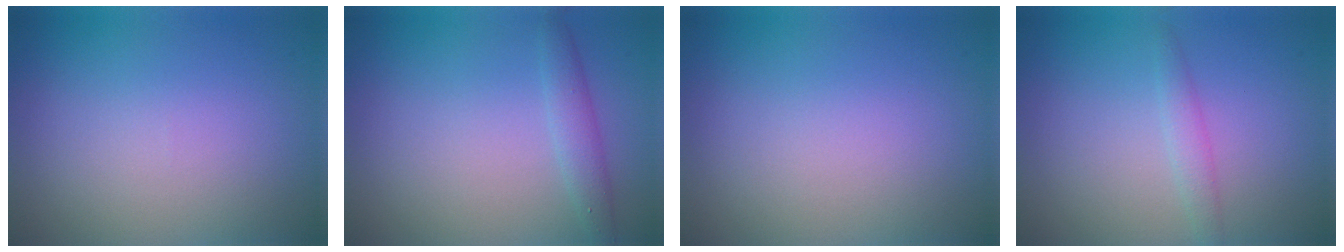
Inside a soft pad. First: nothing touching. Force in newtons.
{"total": 1.8, "press": 1.8, "slide": 0.1}
{"total": 0.0}
{"total": 1.3, "press": 1.3, "slide": 0.1}